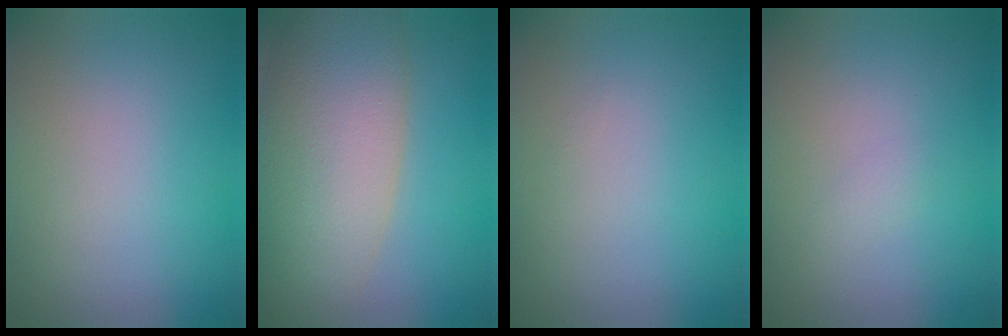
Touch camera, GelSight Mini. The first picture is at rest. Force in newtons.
{"total": 10.1, "press": 10.0, "slide": 0.6}
{"total": 0.0}
{"total": 0.6, "press": 0.6, "slide": 0.1}